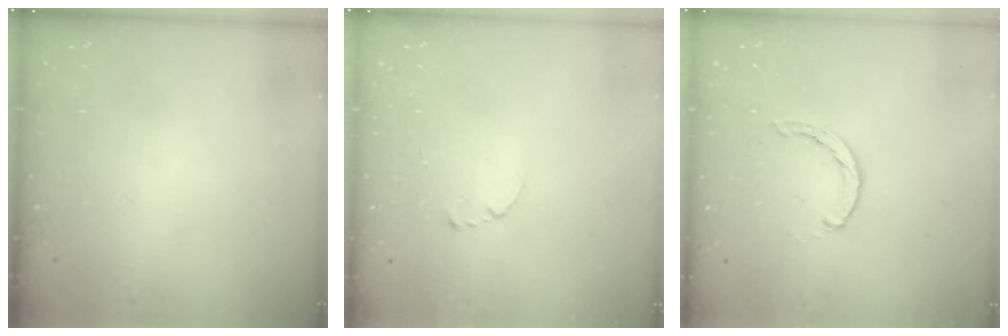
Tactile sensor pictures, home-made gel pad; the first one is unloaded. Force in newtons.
{"total": 2.7, "press": 2.7, "slide": 0.3}
{"total": 2.0, "press": 2.0, "slide": 0.4}